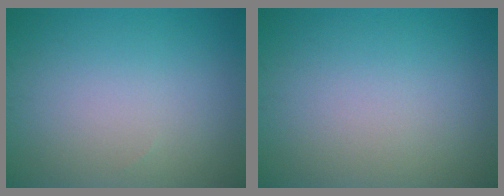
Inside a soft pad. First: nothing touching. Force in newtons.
{"total": 0.0}